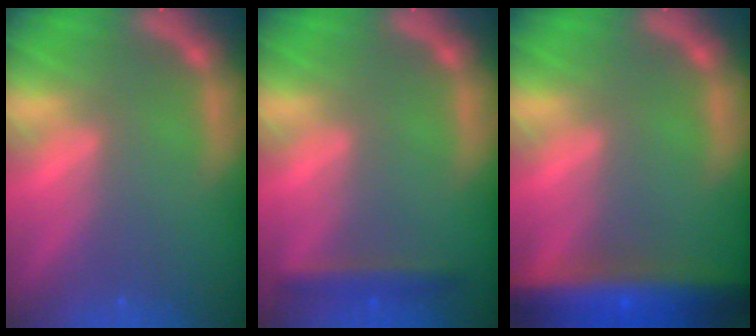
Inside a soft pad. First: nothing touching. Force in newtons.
{"total": 2.4}
{"total": 10.0}